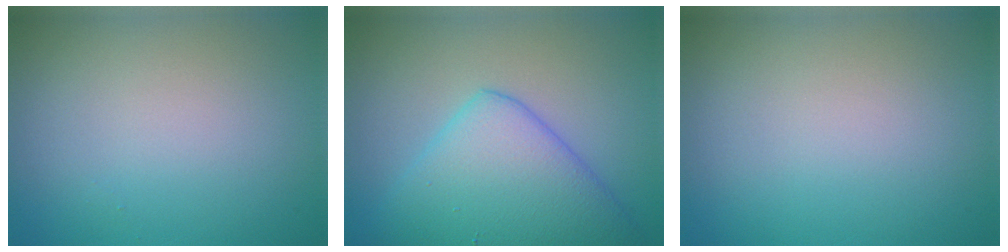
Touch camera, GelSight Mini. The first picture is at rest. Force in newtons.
{"total": 7.5, "press": 7.5, "slide": 0.2}
{"total": 0.0}